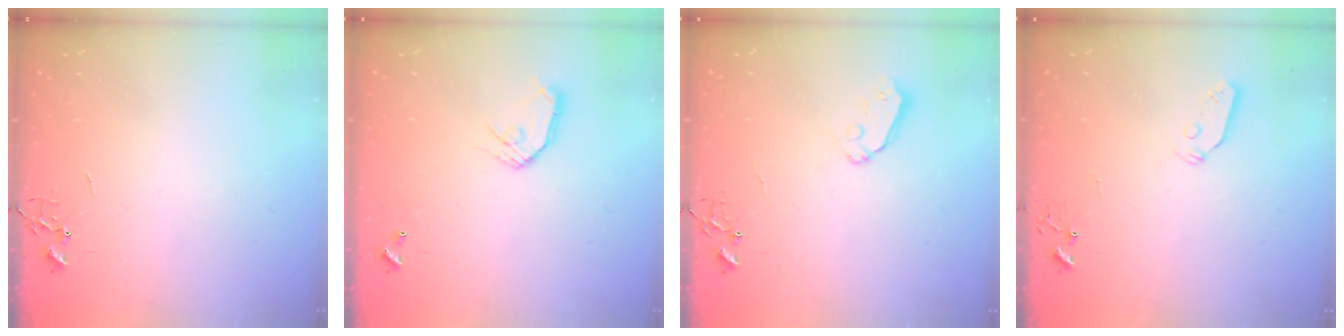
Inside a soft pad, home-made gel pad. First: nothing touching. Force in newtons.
{"total": 8.8, "press": 8.8, "slide": 0.6}
{"total": 6.1, "press": 6.0, "slide": 0.4}
{"total": 4.6, "press": 4.6, "slide": 0.3}